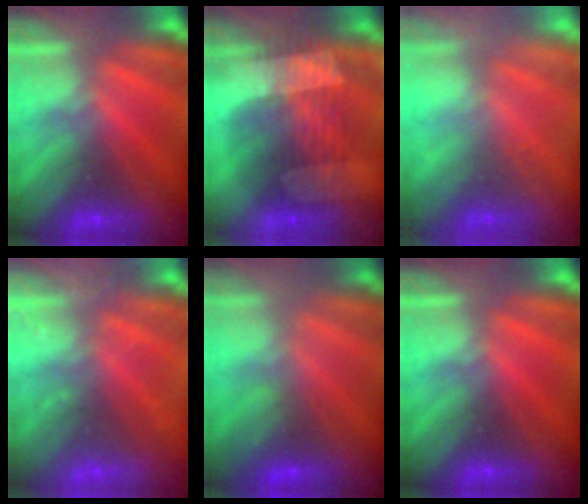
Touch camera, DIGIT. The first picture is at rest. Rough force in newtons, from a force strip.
{"total": 3.1}
{"total": 7.4}
{"total": 2.4}
{"total": 2.9}
{"total": 0.0}